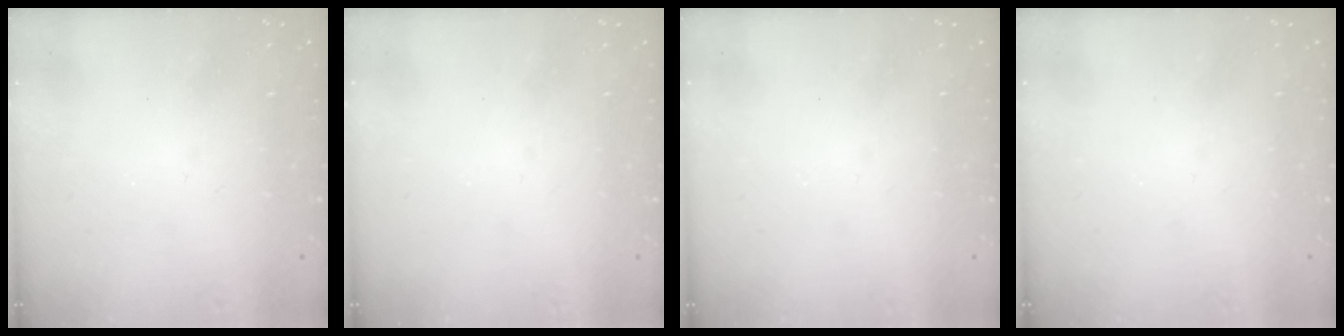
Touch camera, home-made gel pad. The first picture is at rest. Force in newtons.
{"total": 0.6, "press": 0.4, "slide": 0.4}
{"total": 0.0}
{"total": 0.0}